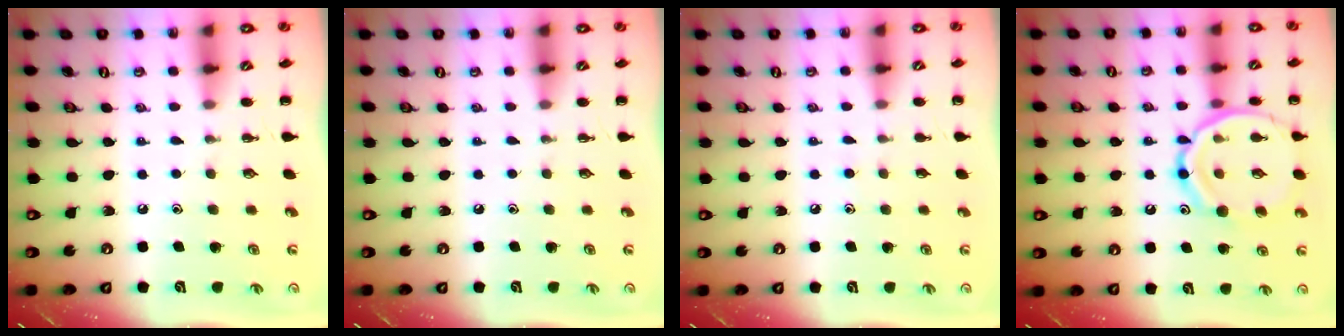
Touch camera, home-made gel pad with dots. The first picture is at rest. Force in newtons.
{"total": 0.0}
{"total": 4.5, "press": 4.1, "slide": 1.8}
{"total": 16.1, "press": 16.0, "slide": 1.8}